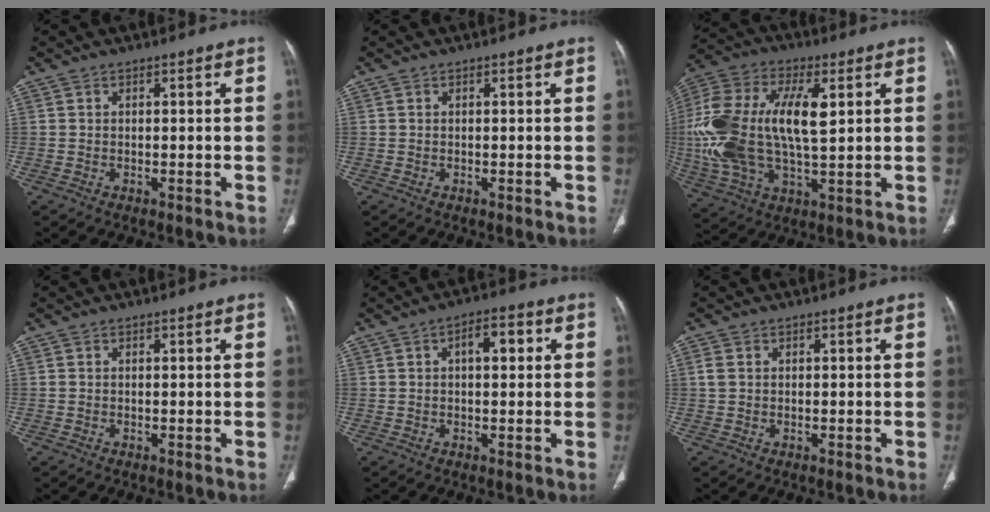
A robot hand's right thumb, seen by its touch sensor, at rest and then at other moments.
{"total": 0.0}
{"total": 22.0, "force": [2.8, 10.8, 19.0], "torque": [-0.410, 0.006, 0.048]}
{"total": 0.0}
{"total": 4.8, "force": [1.1, 2.3, 4.1], "torque": [-0.050, 0.011, 0.012]}
{"total": 1.7, "force": [0.3, 1.3, 1.0], "torque": [-0.027, 0.003, 0.006]}